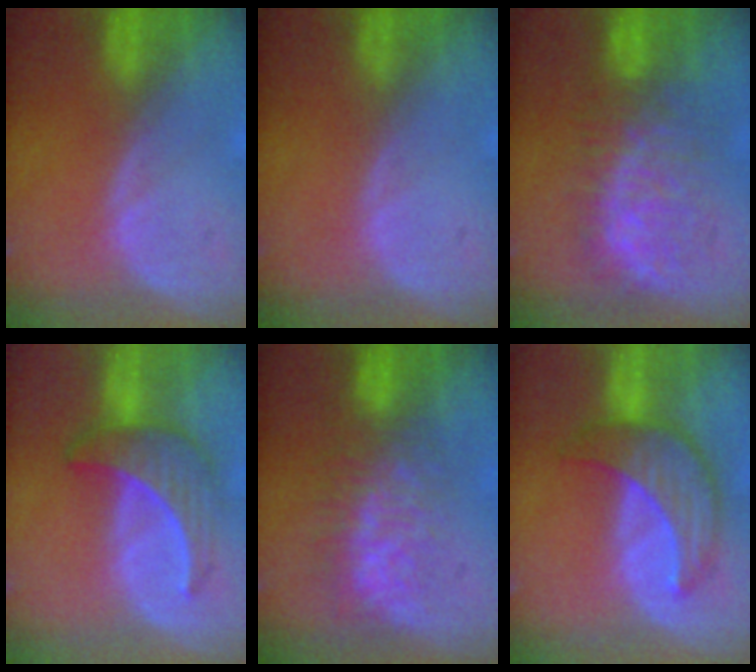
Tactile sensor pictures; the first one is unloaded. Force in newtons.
{"total": 0.0}
{"total": 8.9, "press": 8.6, "slide": 2.1}
{"total": 6.5, "press": 6.3, "slide": 1.4}
{"total": 7.9, "press": 7.4, "slide": 2.6}
{"total": 7.8, "press": 7.5, "slide": 2.2}